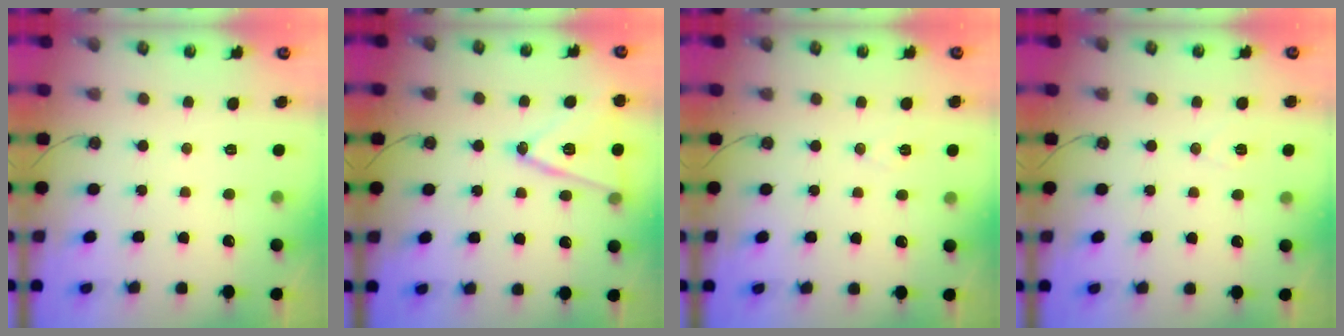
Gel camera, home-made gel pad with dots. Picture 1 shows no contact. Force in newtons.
{"total": 15.3, "press": 14.9, "slide": 3.3}
{"total": 6.1, "press": 4.3, "slide": 4.4}
{"total": 5.8, "press": 3.8, "slide": 4.4}